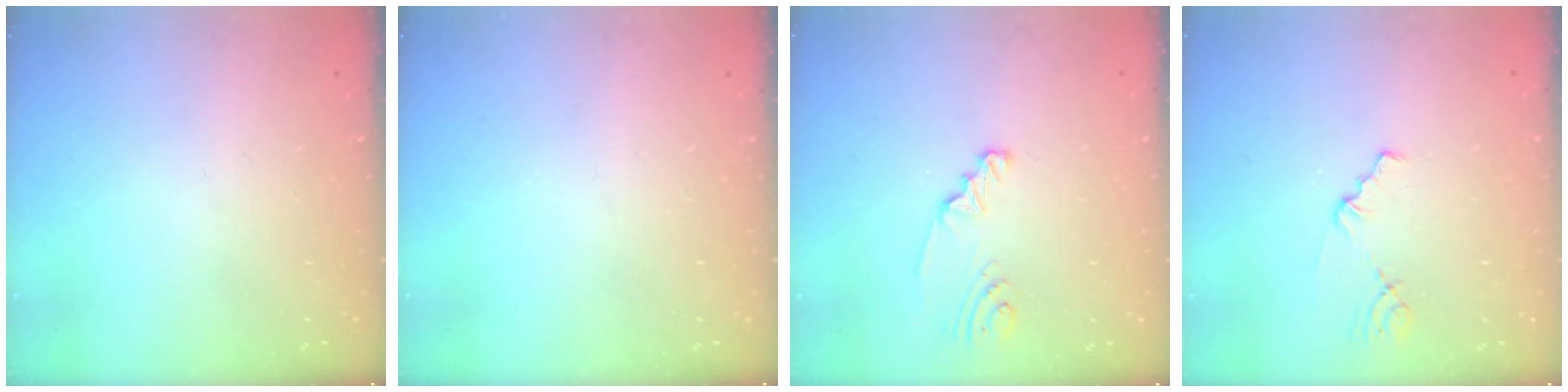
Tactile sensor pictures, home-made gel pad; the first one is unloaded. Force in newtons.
{"total": 0.0}
{"total": 2.3, "press": 2.3, "slide": 0.2}
{"total": 1.1, "press": 1.1, "slide": 0.2}